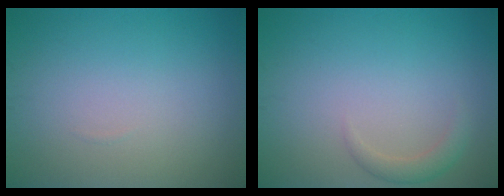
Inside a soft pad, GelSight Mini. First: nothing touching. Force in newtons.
{"total": 1.5, "press": 1.5, "slide": 0.2}